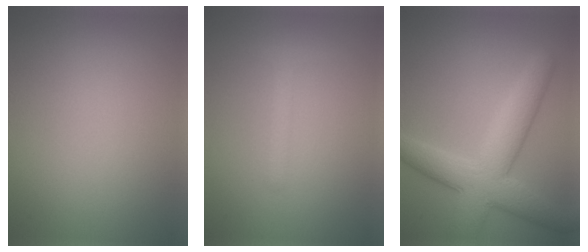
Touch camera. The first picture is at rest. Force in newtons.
{"total": 1.3, "press": 1.3, "slide": 0.1}
{"total": 7.4, "press": 7.3, "slide": 0.2}